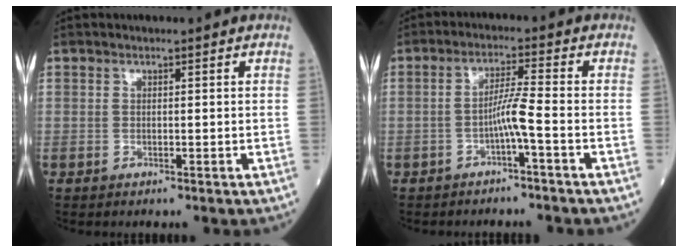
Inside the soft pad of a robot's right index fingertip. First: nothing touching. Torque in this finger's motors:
{"motor_torque": [0.51, -0.45, 0.33, 0.10]}